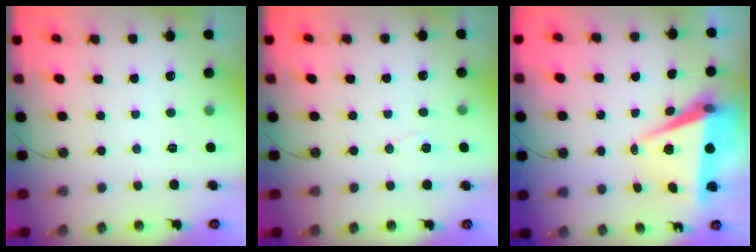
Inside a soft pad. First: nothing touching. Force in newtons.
{"total": 6.3, "press": 4.2, "slide": 4.6}
{"total": 7.5, "press": 6.2, "slide": 4.2}